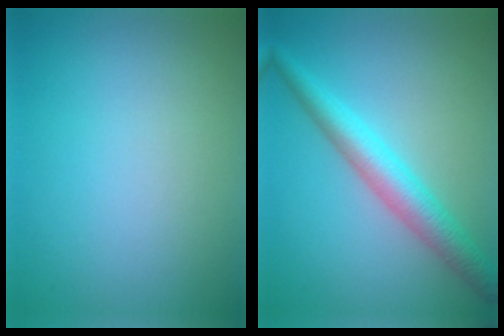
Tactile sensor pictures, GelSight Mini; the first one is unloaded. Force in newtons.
{"total": 4.3, "press": 4.3, "slide": 0.1}